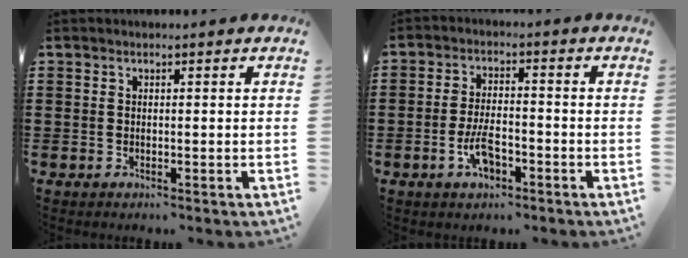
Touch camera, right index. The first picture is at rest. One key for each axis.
{"total": 5.4, "fx": -2.2, "fy": 2.4, "fz": 4.3, "tx": -0.091, "ty": 0.003, "tz": -0.043}